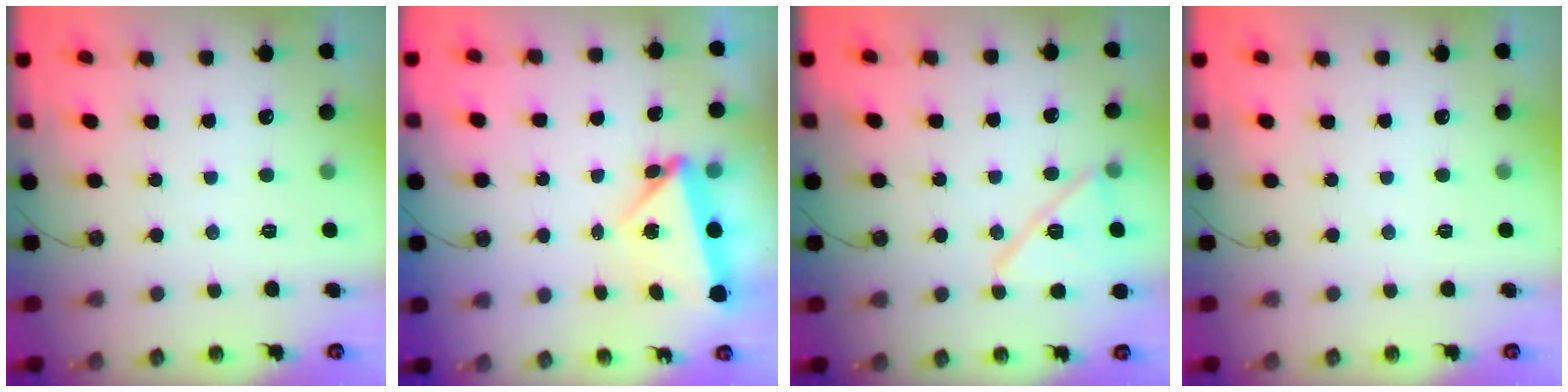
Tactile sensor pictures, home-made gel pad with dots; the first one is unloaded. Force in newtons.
{"total": 6.9, "press": 6.8, "slide": 1.0}
{"total": 13.6, "press": 13.6, "slide": 0.5}
{"total": 0.0}